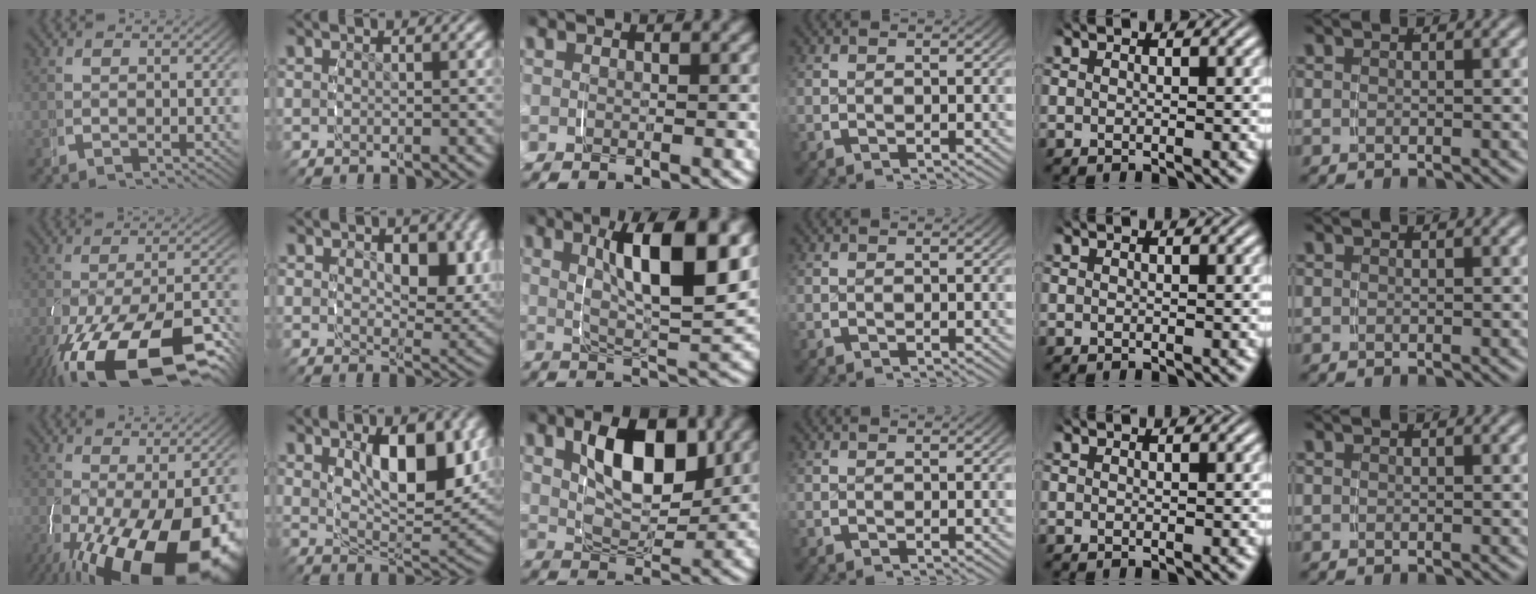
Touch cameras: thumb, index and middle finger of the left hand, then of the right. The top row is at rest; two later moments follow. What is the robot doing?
{"motion": "grasp_and_lifting", "object": "plastic wrap"}